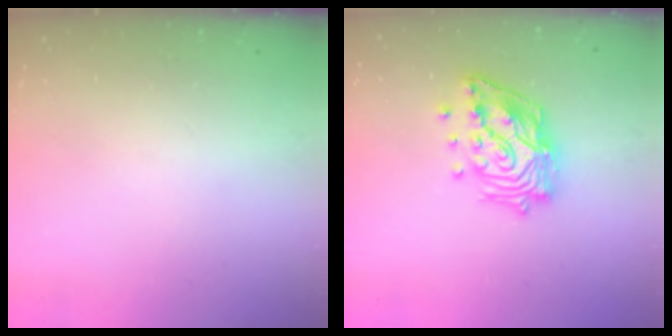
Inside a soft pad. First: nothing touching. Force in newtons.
{"total": 17.5, "press": 17.5, "slide": 1.4}